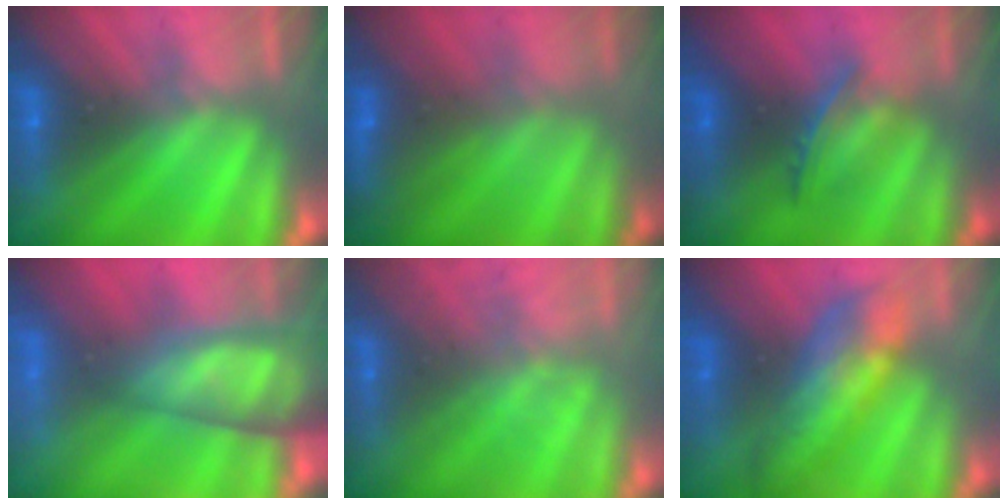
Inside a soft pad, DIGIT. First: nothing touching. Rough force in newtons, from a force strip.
{"total": 3.1}
{"total": 3.3}
{"total": 7.6}
{"total": 1.7}
{"total": 7.6}